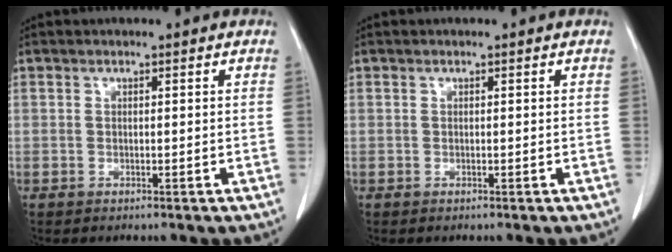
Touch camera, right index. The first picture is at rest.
{"total": 0.0}